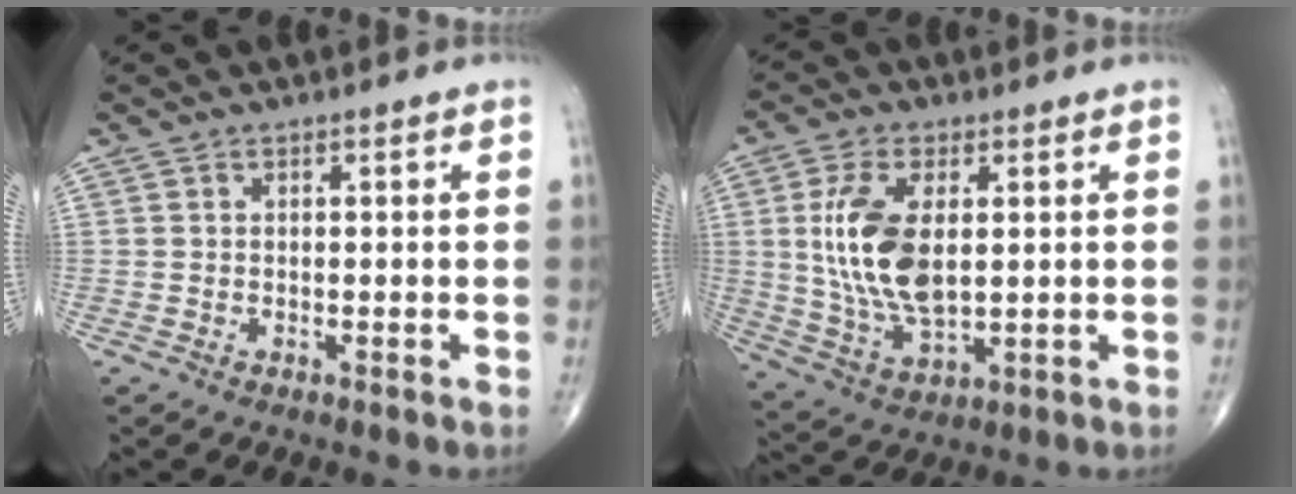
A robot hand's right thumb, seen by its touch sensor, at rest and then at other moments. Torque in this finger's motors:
{"motor_torque": [-0.75, 1.52, 1.63, 0.20, 0.54]}